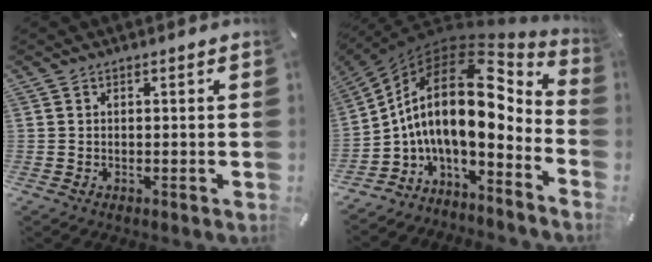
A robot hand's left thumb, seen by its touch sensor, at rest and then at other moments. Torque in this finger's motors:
{"motor_torque": [-0.57, 3.42, 1.75, 1.02, 0.39]}